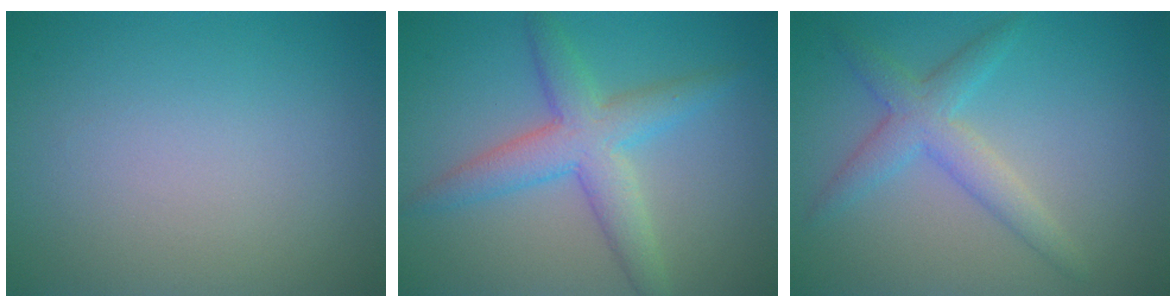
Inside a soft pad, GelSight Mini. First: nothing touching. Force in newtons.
{"total": 4.9, "press": 4.9, "slide": 0.1}
{"total": 3.3, "press": 3.3, "slide": 0.3}